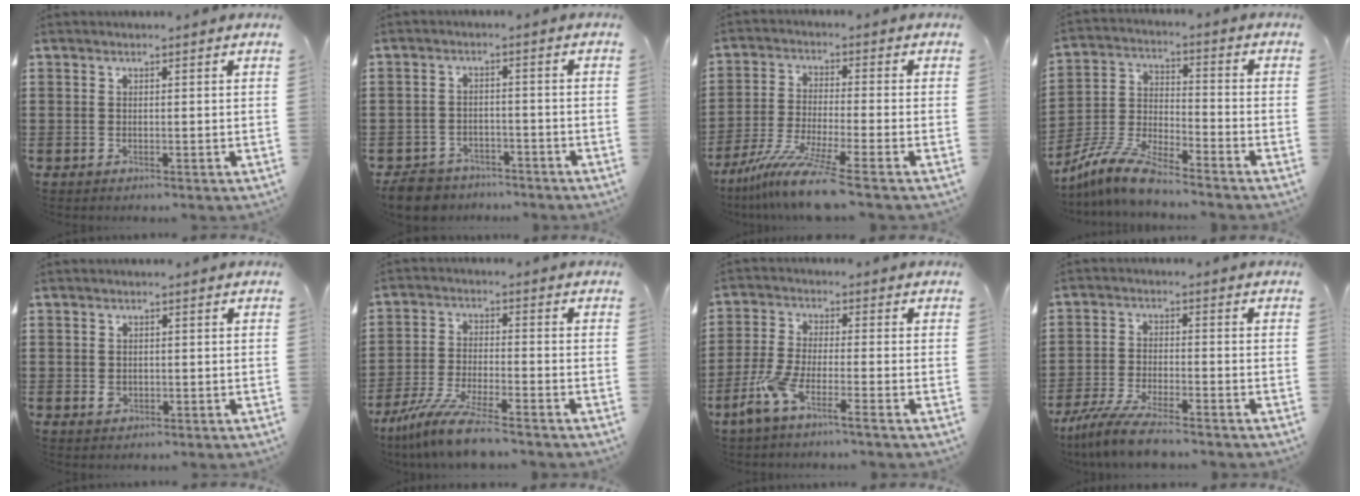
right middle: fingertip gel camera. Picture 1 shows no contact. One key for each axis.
{"total": 4.8, "fx": -4.6, "fy": 1.2, "fz": 0.4, "tx": -0.020, "ty": 0.007, "tz": -0.095}
{"total": 8.6, "fx": -7.0, "fy": -0.3, "fz": 5.0, "tx": -0.110, "ty": -0.016, "tz": -0.138}
{"total": 8.8, "fx": -7.9, "fy": 0.8, "fz": 3.8, "tx": -0.092, "ty": 0.003, "tz": -0.158}
{"total": 1.2, "fx": 0.0, "fy": 1.0, "fz": 0.7, "tx": -0.016, "ty": 0.006, "tz": -0.002}
{"total": 8.6, "fx": -7.5, "fy": 0.1, "fz": 4.3, "tx": -0.092, "ty": -0.008, "tz": -0.144}
{"total": 6.0, "fx": -4.2, "fy": 0.2, "fz": 4.3, "tx": -0.112, "ty": -0.018, "tz": -0.087}
{"total": 6.5, "fx": -5.7, "fy": 0.4, "fz": 3.1, "tx": -0.075, "ty": -0.011, "tz": -0.110}